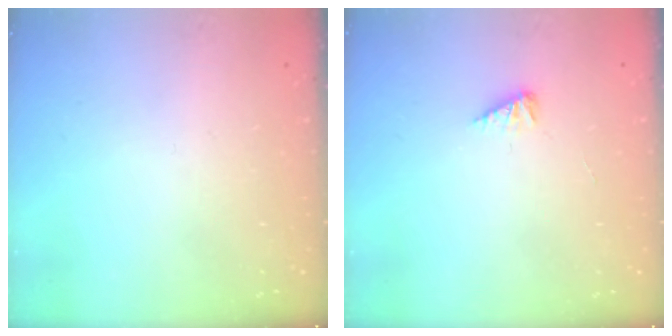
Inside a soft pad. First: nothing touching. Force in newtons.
{"total": 2.2, "press": 2.2, "slide": 0.3}